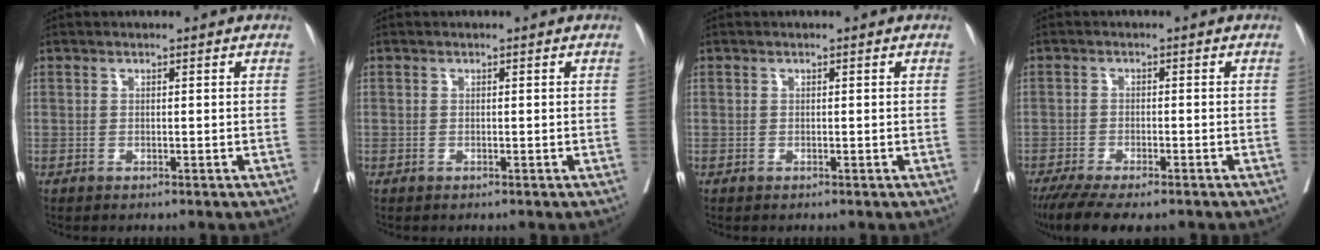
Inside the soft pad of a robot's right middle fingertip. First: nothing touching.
{"total": 0.0}
{"total": 0.0}
{"total": 9.7, "force": [-7.6, 2.7, 5.4], "torque": [-0.083, -0.014, -0.120]}